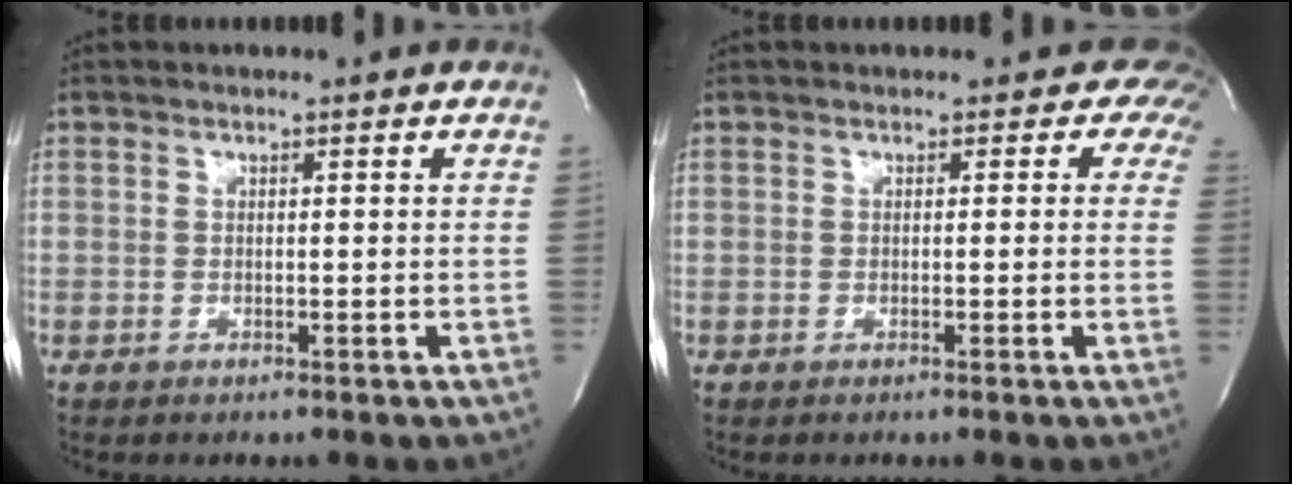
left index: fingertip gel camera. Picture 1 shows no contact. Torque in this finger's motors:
{"motor_torque": [-0.11, -0.19, 0.00, 0.01]}